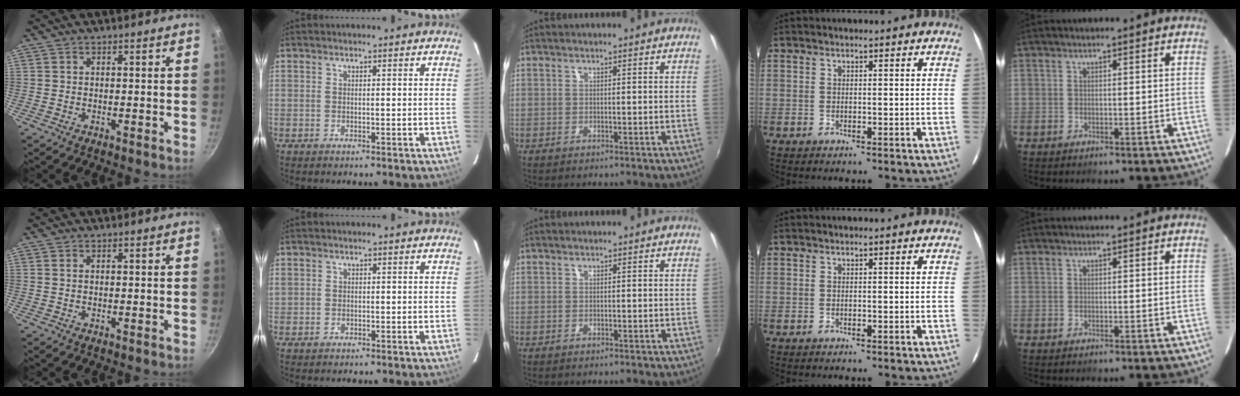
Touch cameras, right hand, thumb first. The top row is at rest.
{"thumb": {"total": 0.5, "force": [0.2, 0.3, 0.4], "torque": [-0.008, 0.001, 0.005]}, "index": {"total": 0.9, "force": [0.0, 0.9, 0.1], "torque": [0.001, 0.001, -0.001]}}